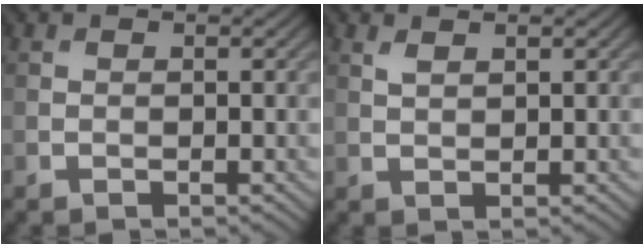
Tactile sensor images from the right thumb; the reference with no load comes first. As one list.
[{"total": 1.3, "force": [0.9, 0.4, 0.8], "torque": [-0.024, 0.000, 0.022]}]